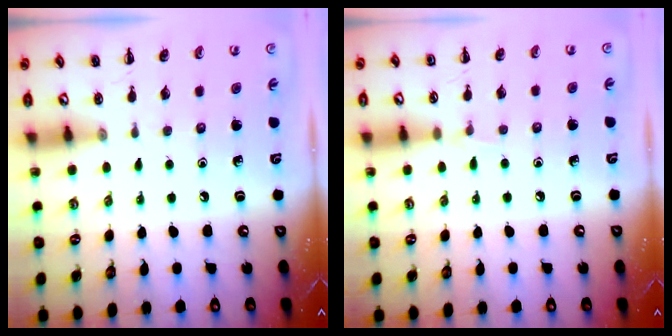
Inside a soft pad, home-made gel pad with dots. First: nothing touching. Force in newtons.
{"total": 4.4, "press": 4.1, "slide": 1.5}